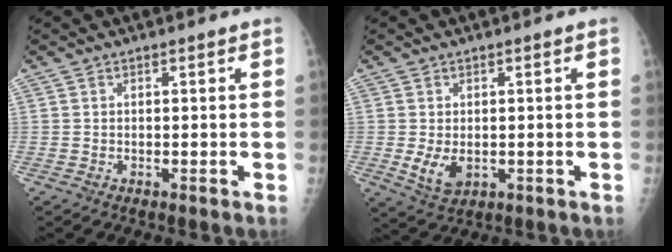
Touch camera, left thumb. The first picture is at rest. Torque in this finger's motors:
{"motor_torque": [-0.35, 0.60, 0.58, 0.03, 0.06]}